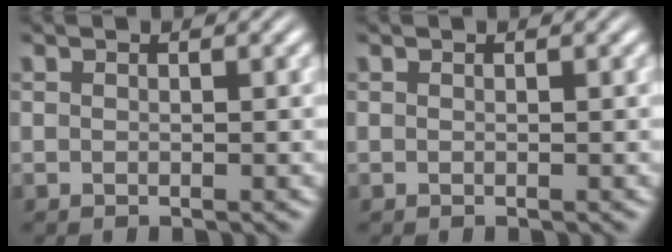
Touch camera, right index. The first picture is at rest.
{"total": 0.0}